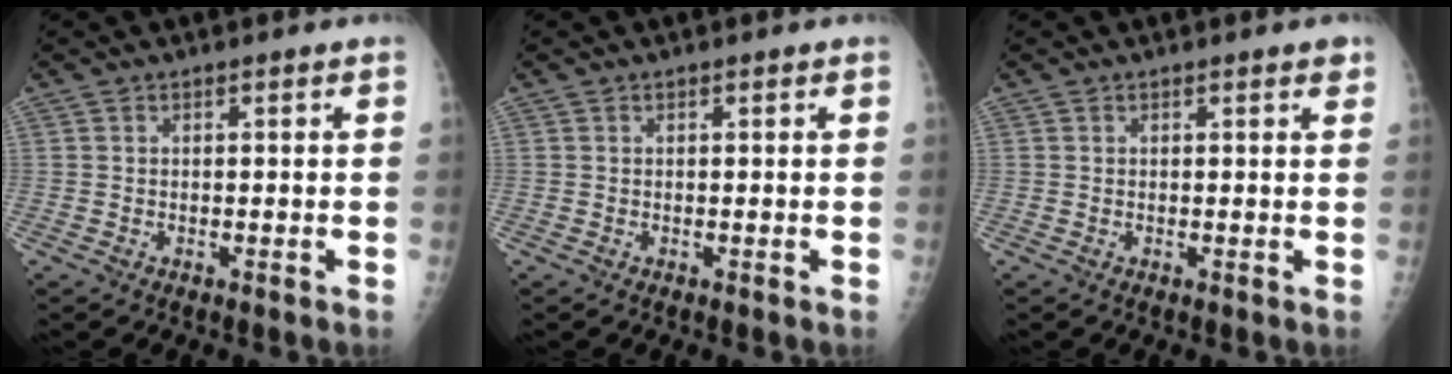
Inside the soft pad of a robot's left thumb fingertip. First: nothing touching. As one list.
[{"total": 0.0}, {"total": 1.2, "force": [0.8, 0.4, 0.8], "torque": [-0.007, -0.001, 0.006]}]